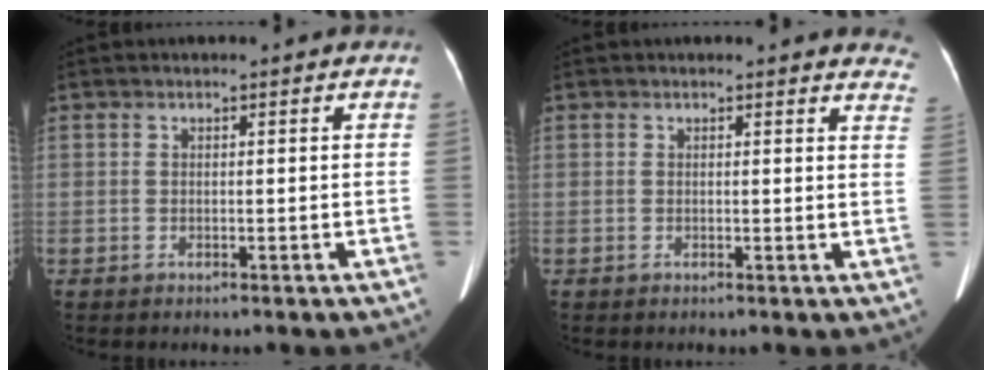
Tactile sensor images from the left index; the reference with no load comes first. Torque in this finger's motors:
{"motor_torque": [0.35, -0.33, -0.05, -0.01]}